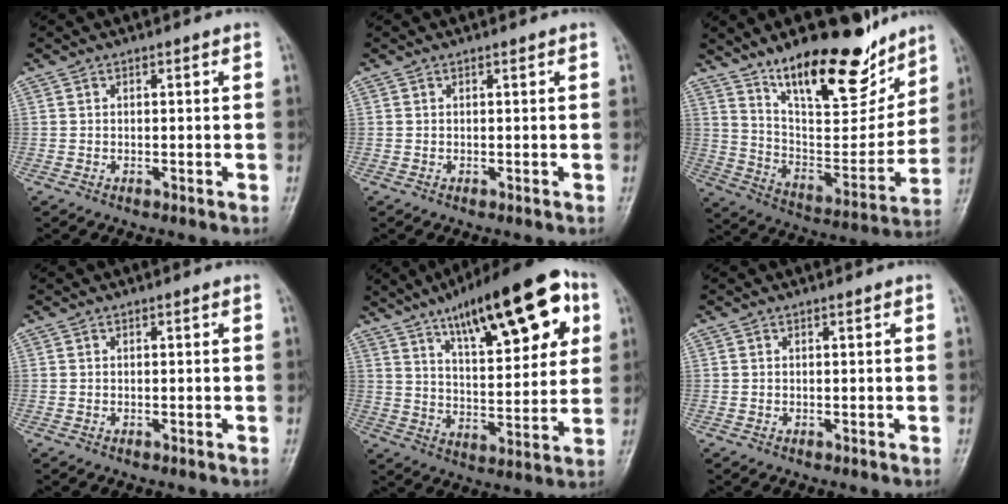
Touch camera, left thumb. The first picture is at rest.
{"total": 0.0}
{"total": 22.5, "force": [15.7, 7.9, 14.1], "torque": [-0.171, -0.088, 0.262]}
{"total": 0.0}
{"total": 23.3, "force": [11.4, 8.2, 18.6], "torque": [-0.241, -0.019, 0.176]}
{"total": 0.0}